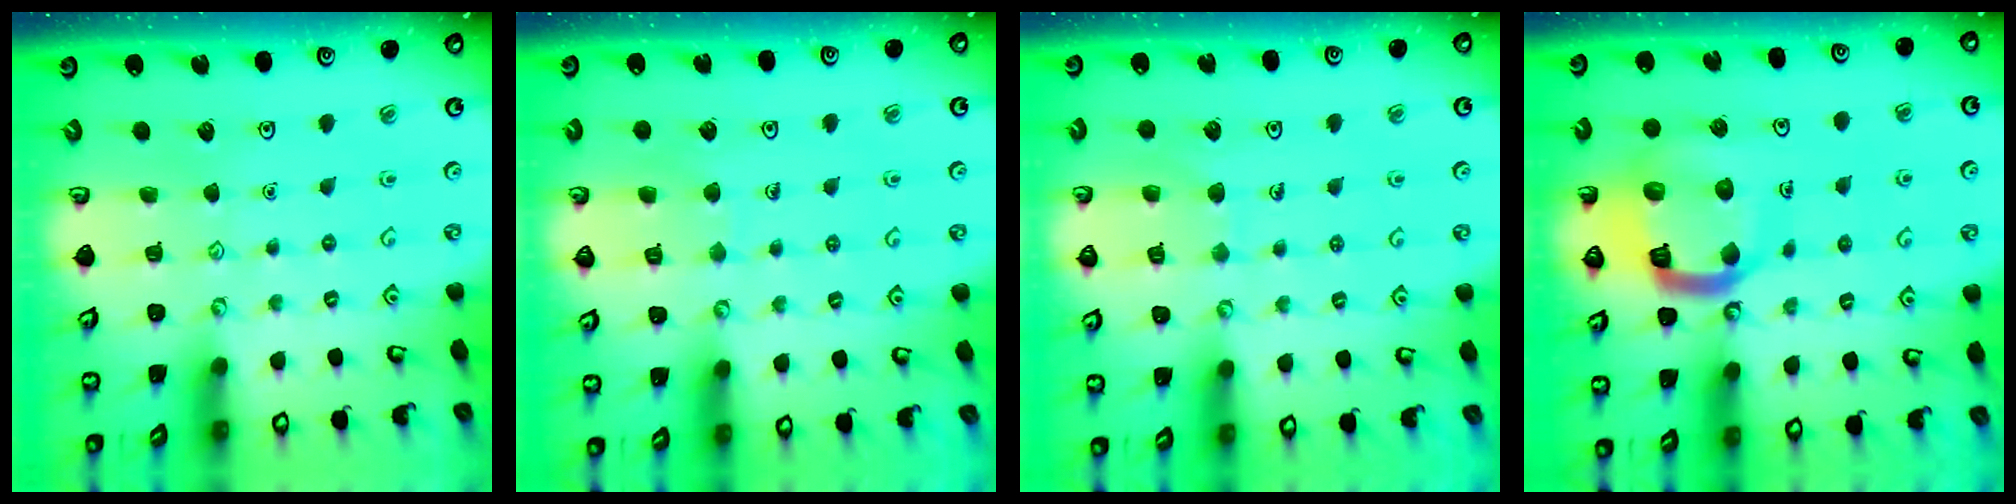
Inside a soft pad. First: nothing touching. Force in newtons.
{"total": 6.6, "press": 6.6, "slide": 0.4}
{"total": 6.6, "press": 6.6, "slide": 0.6}
{"total": 16.1, "press": 16.0, "slide": 1.8}